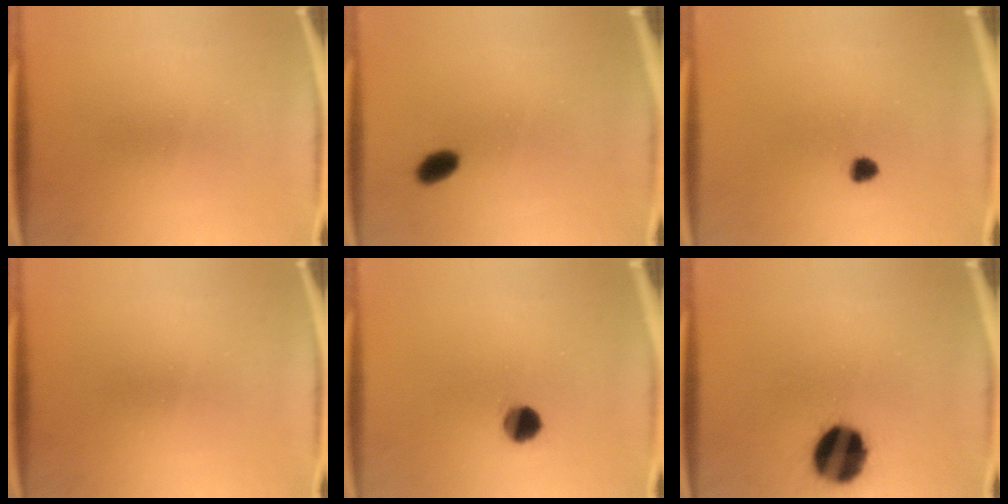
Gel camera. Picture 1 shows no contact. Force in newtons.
{"total": 3.5}
{"total": 1.9}
{"total": 0.0}
{"total": 5.3}
{"total": 14.7}